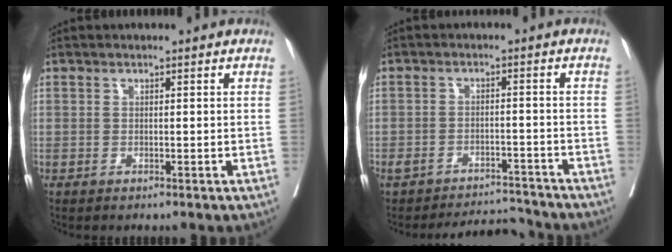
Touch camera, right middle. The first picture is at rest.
{"total": 7.4, "force": [-7.3, 1.3, 0.2], "torque": [-0.002, 0.014, -0.110]}